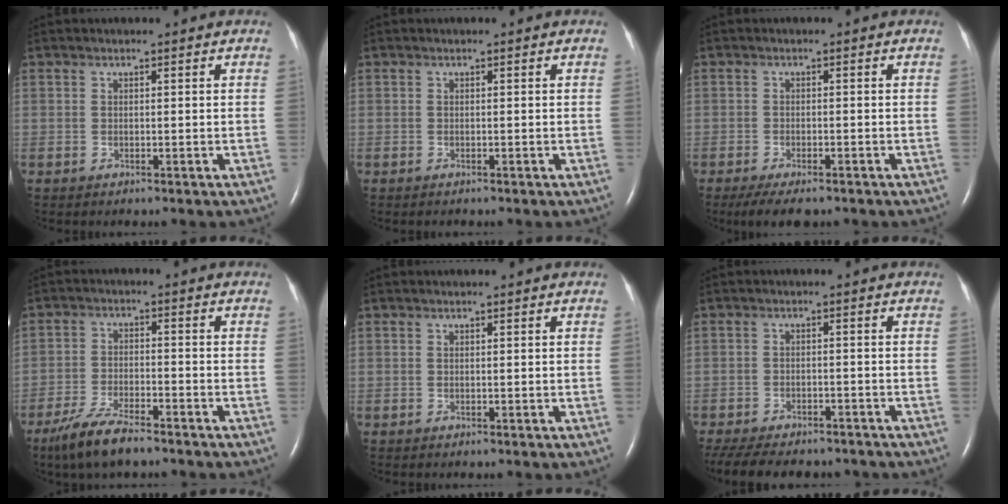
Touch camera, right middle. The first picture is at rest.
{"total": 0.0}
{"total": 5.8, "force": [-4.4, 1.7, 3.4], "torque": [-0.054, -0.011, -0.070]}
{"total": 7.6, "force": [-5.8, 1.3, 4.7], "torque": [-0.103, -0.018, -0.107]}
{"total": 0.0}
{"total": 16.4, "force": [-13.7, 5.9, 6.9], "torque": [-0.174, -0.019, -0.180]}